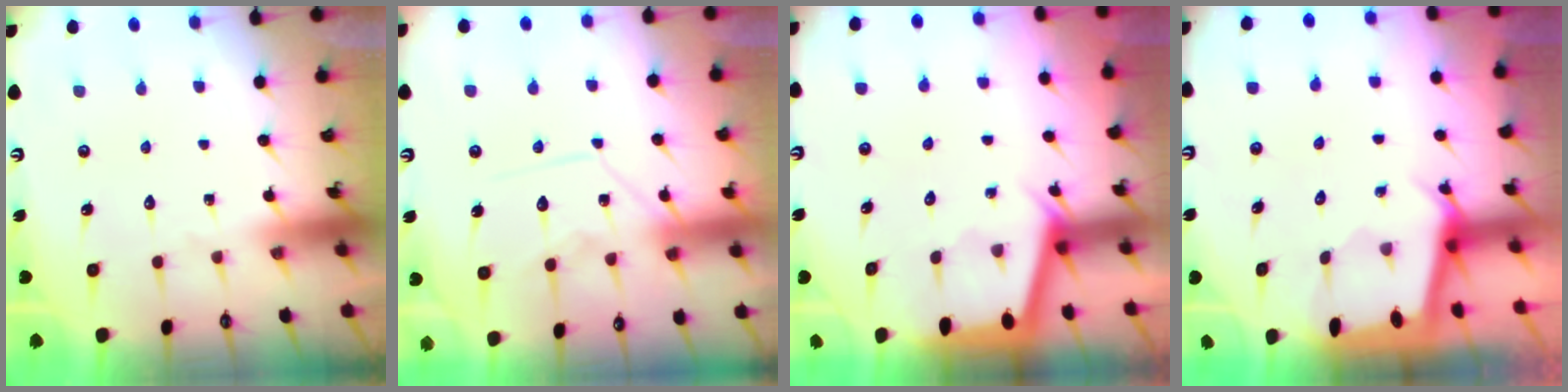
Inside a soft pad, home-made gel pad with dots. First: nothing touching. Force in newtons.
{"total": 11.4, "press": 11.4, "slide": 1.2}
{"total": 2.7, "press": 2.7, "slide": 0.2}
{"total": 1.3, "press": 1.3, "slide": 0.1}